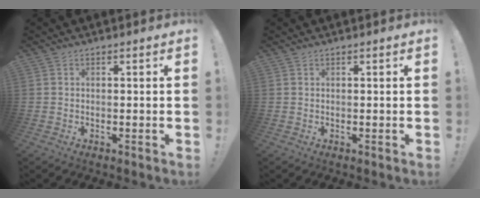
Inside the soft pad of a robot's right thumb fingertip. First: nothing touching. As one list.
[{"total": 0.0}]